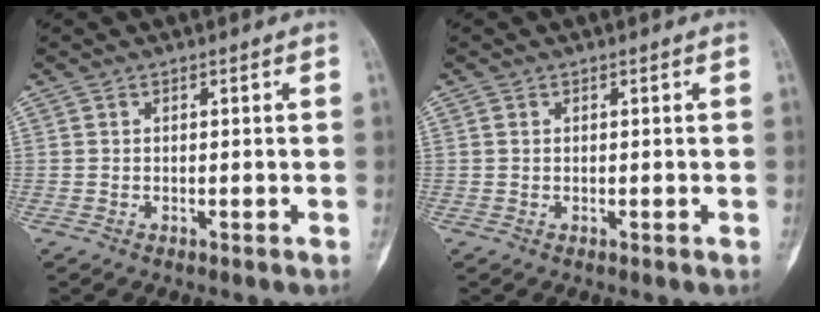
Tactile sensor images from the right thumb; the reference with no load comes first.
{"total": 0.6, "force": [0.2, 0.4, 0.3], "torque": [-0.006, 0.003, 0.004]}